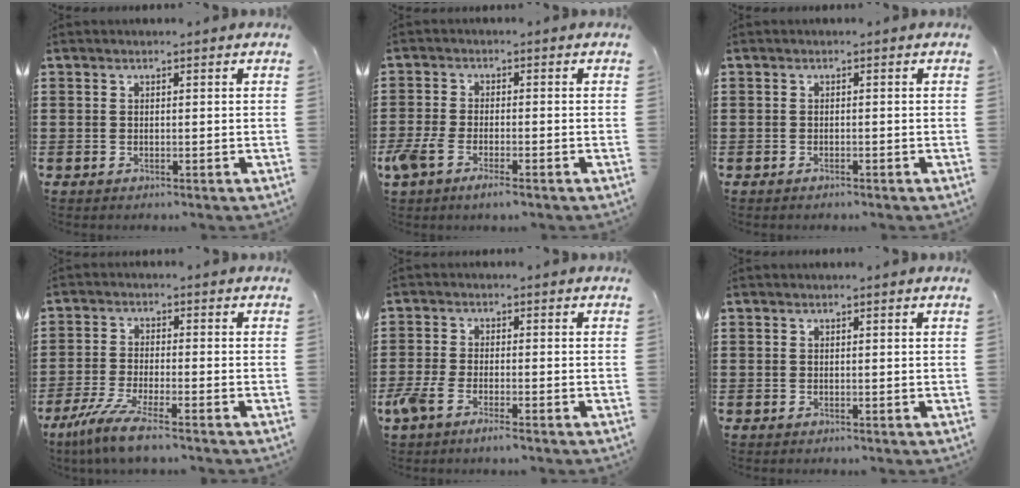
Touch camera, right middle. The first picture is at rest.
{"total": 3.9, "force": [-2.4, 1.1, 2.9], "torque": [-0.075, -0.005, -0.051]}
{"total": 0.6, "force": [-0.5, 0.1, 0.1], "torque": [-0.005, -0.002, -0.010]}
{"total": 6.2, "force": [-4.7, 0.3, 4.0], "torque": [-0.100, -0.022, -0.094]}
{"total": 3.4, "force": [-2.2, 0.7, 2.5], "torque": [-0.069, -0.007, -0.049]}
{"total": 0.0}